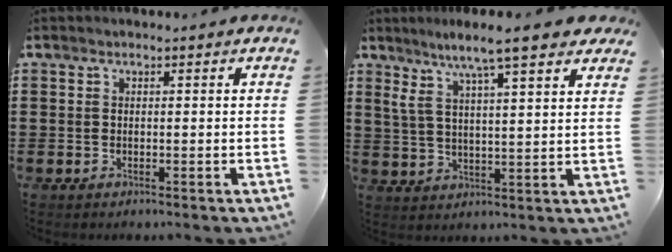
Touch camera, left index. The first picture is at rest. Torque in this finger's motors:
{"motor_torque": [2.14, 0.00, 0.46, 0.21]}